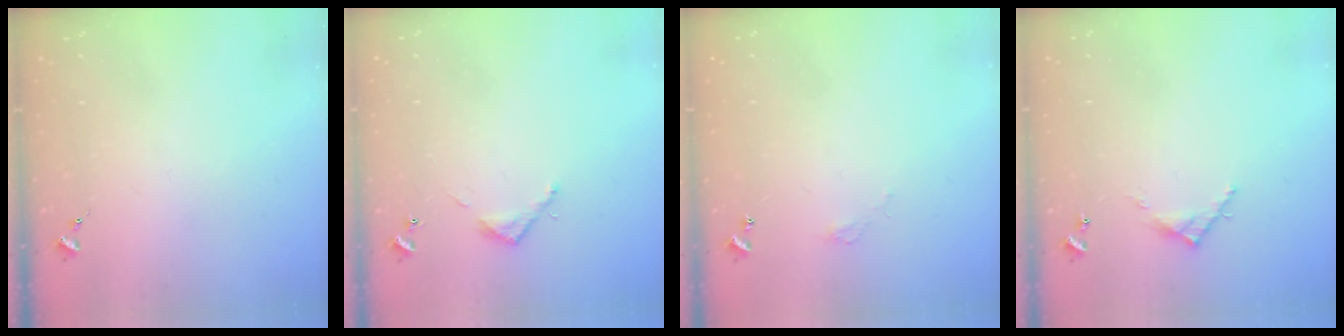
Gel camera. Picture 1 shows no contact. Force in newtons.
{"total": 3.2, "press": 3.2, "slide": 0.2}
{"total": 2.7, "press": 2.7, "slide": 0.2}
{"total": 5.5, "press": 5.5, "slide": 0.3}